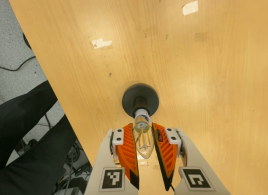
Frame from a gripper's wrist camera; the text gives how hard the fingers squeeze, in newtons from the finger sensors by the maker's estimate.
{"total": 13.2, "left": 13.7, "right": 12.7}